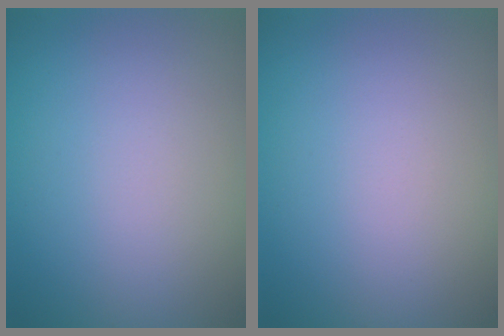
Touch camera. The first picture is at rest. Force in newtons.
{"total": 0.0}